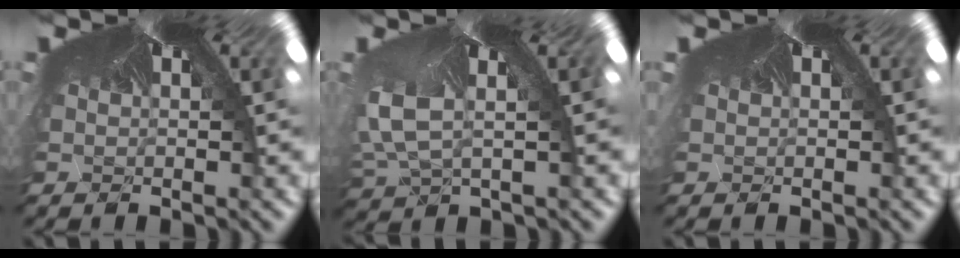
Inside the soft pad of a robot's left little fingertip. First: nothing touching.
{"total": 3.7, "force": [-3.6, 1.0, -0.4], "torque": [-0.040, -0.057, -0.012]}
{"total": 0.6, "force": [0.0, 0.2, 0.5], "torque": [-0.012, 0.000, 0.001]}